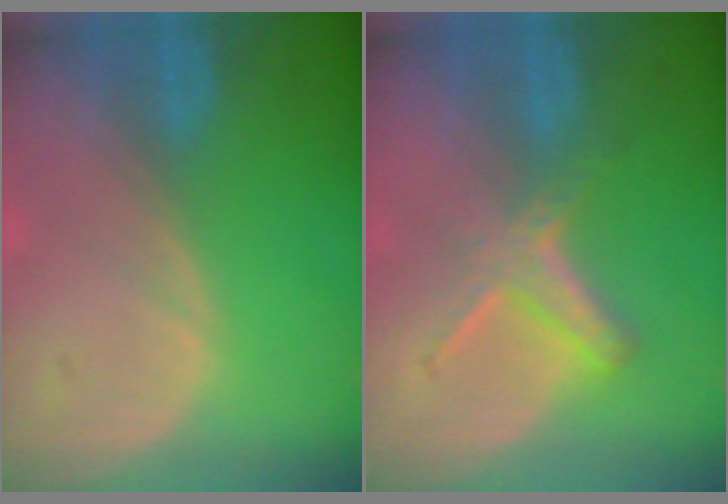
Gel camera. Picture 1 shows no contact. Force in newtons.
{"total": 5.8, "press": 5.2, "slide": 2.7}